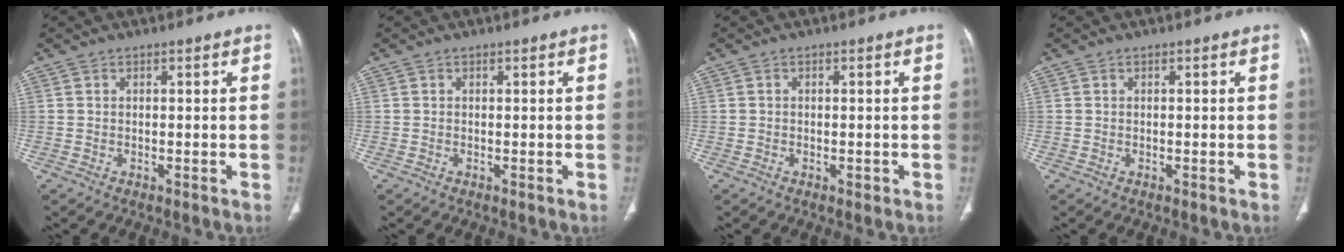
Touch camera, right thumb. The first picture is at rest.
{"total": 0.0}
{"total": 0.7, "force": [-0.3, 0.5, 0.4], "torque": [-0.005, 0.000, -0.005]}
{"total": 0.0}